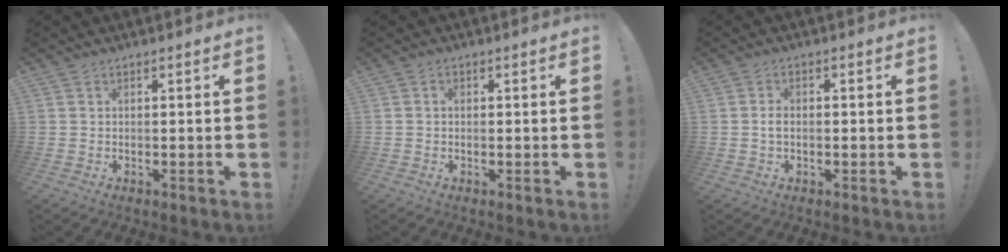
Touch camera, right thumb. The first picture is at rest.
{"total": 0.9, "force": [-0.1, 0.8, 0.4], "torque": [-0.015, 0.006, -0.001]}
{"total": 1.9, "force": [-0.5, 1.1, 1.5], "torque": [-0.022, 0.003, -0.010]}